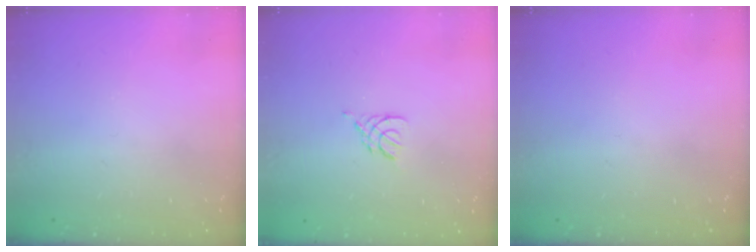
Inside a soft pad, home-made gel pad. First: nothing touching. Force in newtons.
{"total": 3.0, "press": 3.0, "slide": 0.6}
{"total": 0.0}